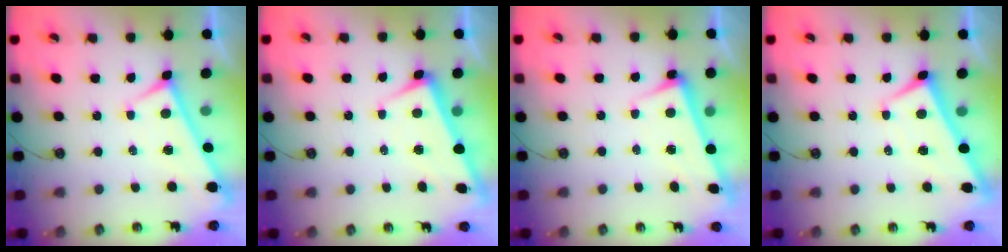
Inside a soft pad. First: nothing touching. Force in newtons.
{"total": 1.9, "press": 1.8, "slide": 0.6}
{"total": 2.6, "press": 2.5, "slide": 0.7}
{"total": 3.3, "press": 3.3, "slide": 0.6}